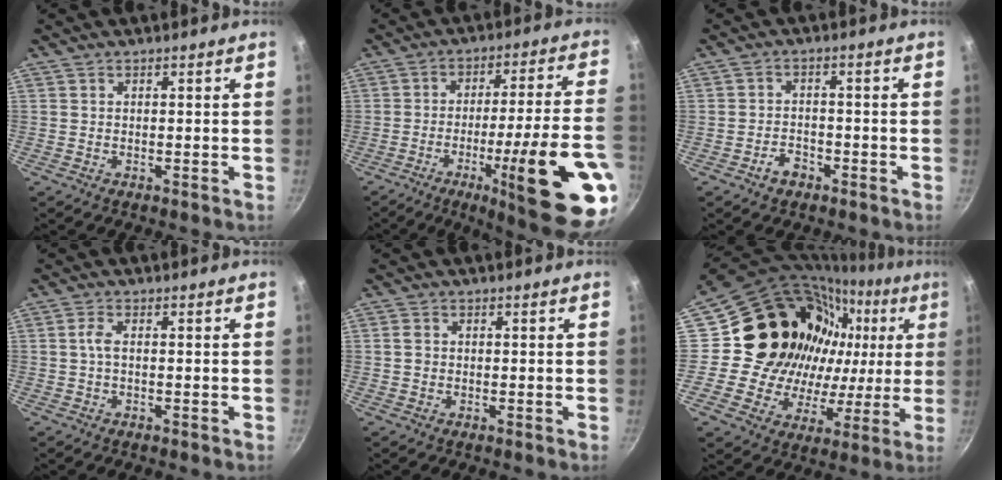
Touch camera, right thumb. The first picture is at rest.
{"total": 23.1, "force": [-8.7, 2.9, 21.2], "torque": [-0.278, 0.026, -0.122]}
{"total": 3.6, "force": [-2.2, 2.4, 1.5], "torque": [-0.014, 0.020, -0.037]}
{"total": 2.2, "force": [-0.1, 0.9, 2.1], "torque": [-0.053, 0.007, -0.004]}
{"total": 1.8, "force": [0.1, 1.6, 0.8], "torque": [-0.013, 0.005, -0.001]}
{"total": 24.7, "force": [3.8, 20.0, 13.9], "torque": [-0.188, 0.021, 0.059]}